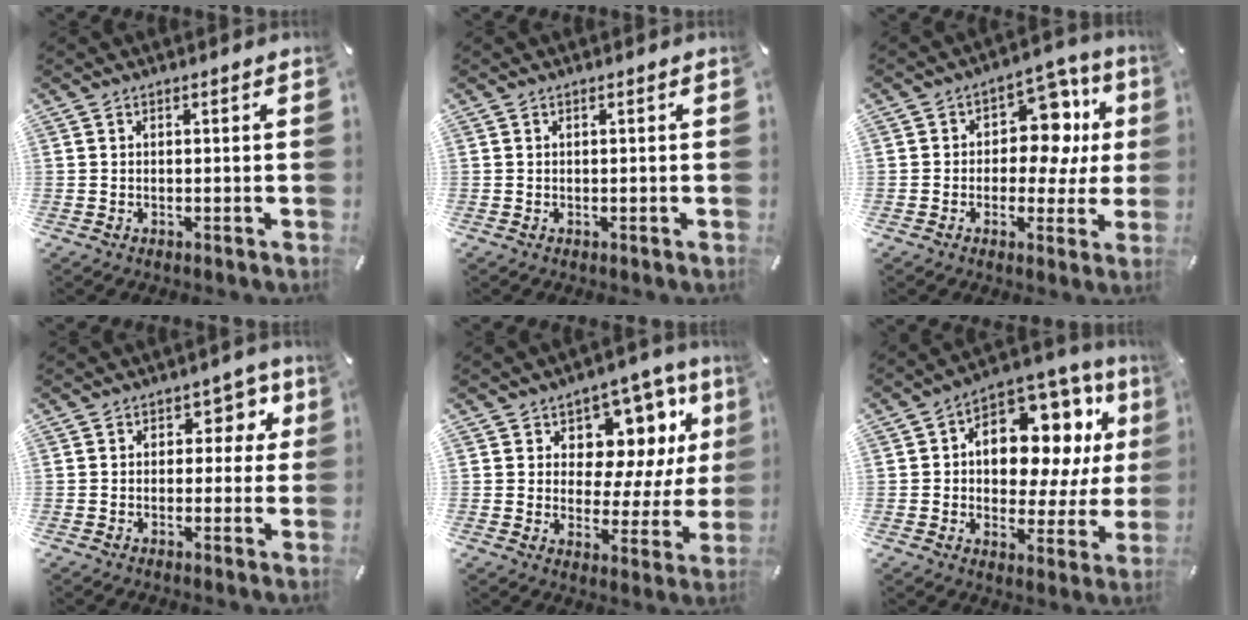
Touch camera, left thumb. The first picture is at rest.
{"total": 0.0}
{"total": 12.7, "force": [3.1, 8.9, 8.6], "torque": [-0.113, -0.020, 0.053]}
{"total": 5.9, "force": [1.5, 4.4, 3.6], "torque": [-0.032, -0.004, 0.016]}
{"total": 10.9, "force": [5.7, 7.7, 5.1], "torque": [-0.062, -0.057, 0.099]}
{"total": 15.4, "force": [4.6, 10.6, 10.2], "torque": [-0.141, -0.038, 0.084]}